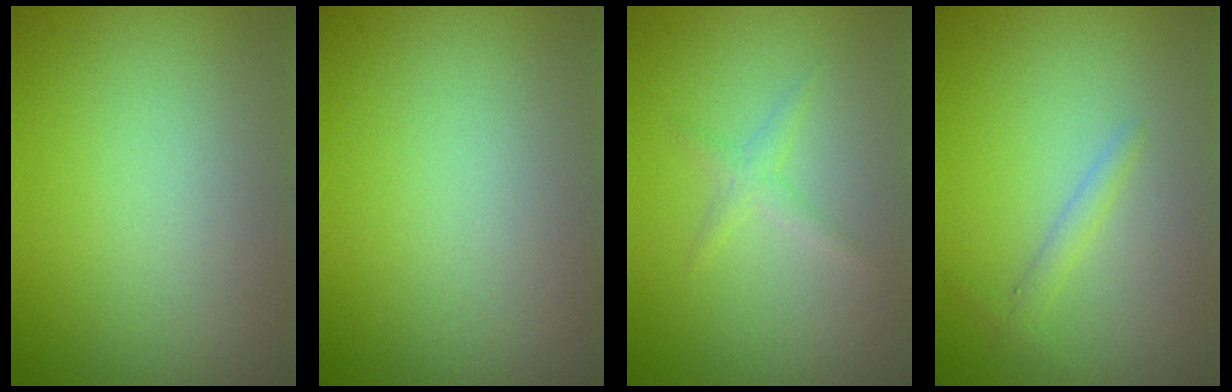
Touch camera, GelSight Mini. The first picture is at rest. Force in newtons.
{"total": 0.0}
{"total": 1.1, "press": 1.1, "slide": 0.0}
{"total": 1.2, "press": 1.2, "slide": 0.1}